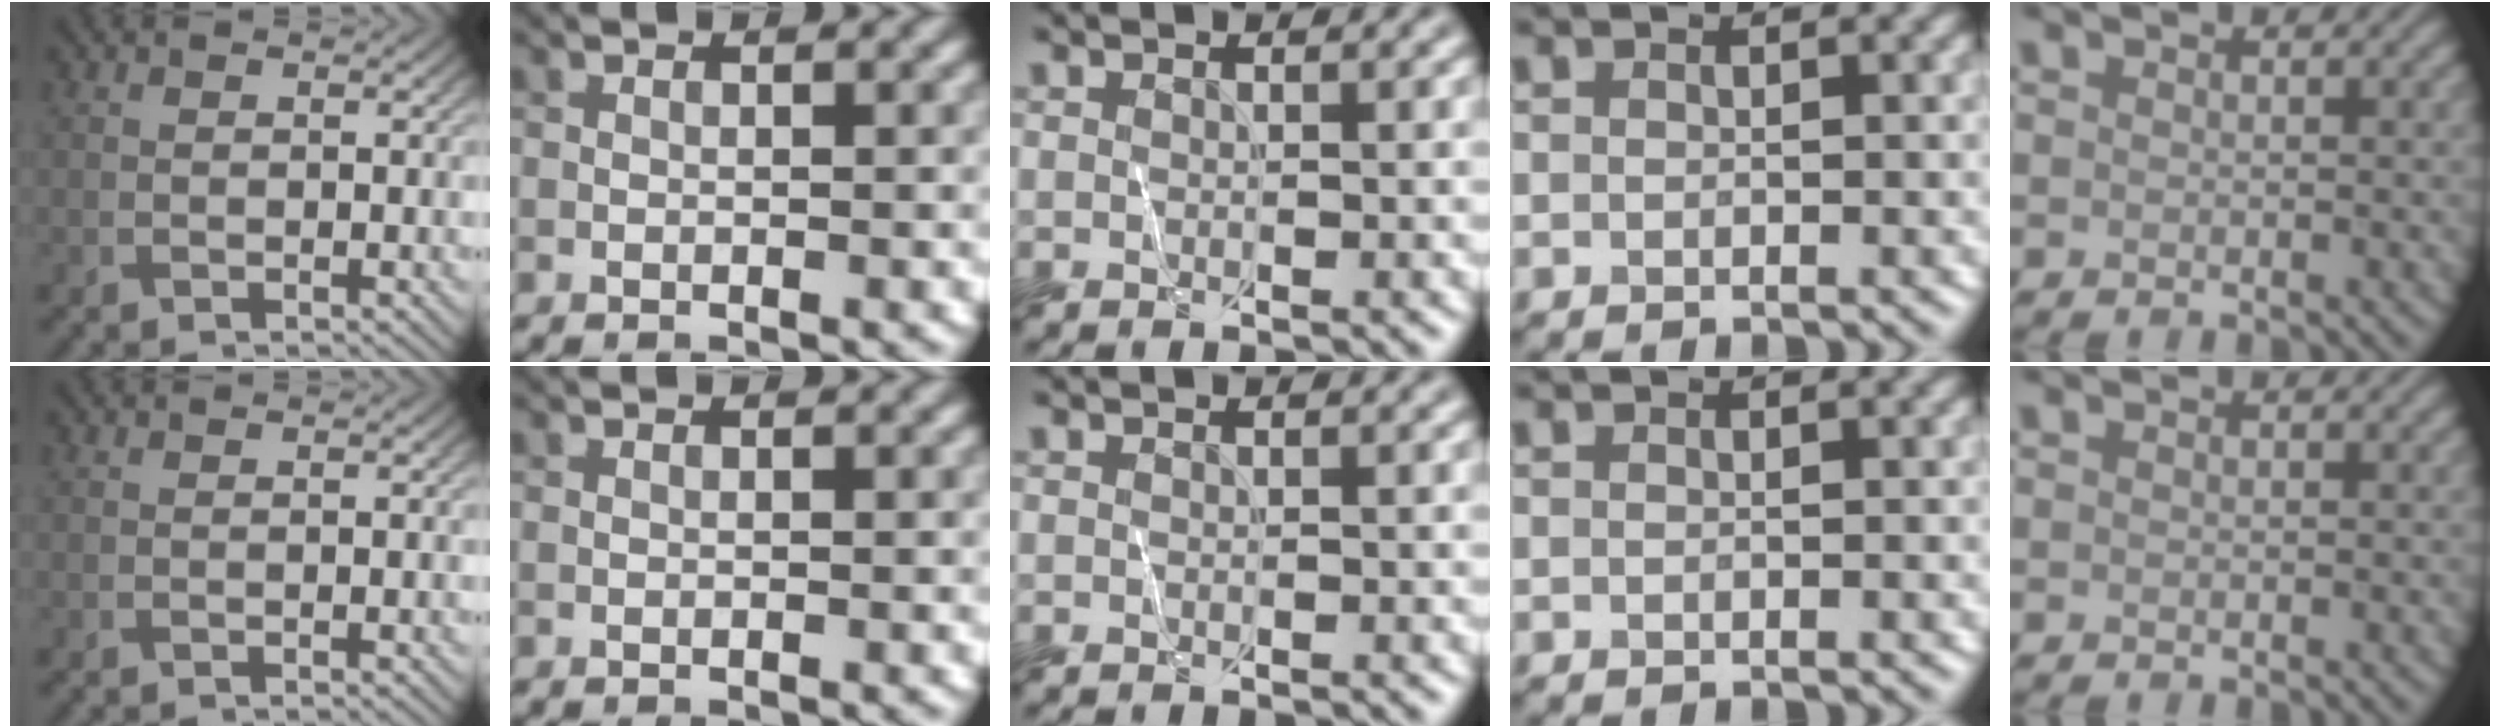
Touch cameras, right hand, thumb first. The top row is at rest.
{}